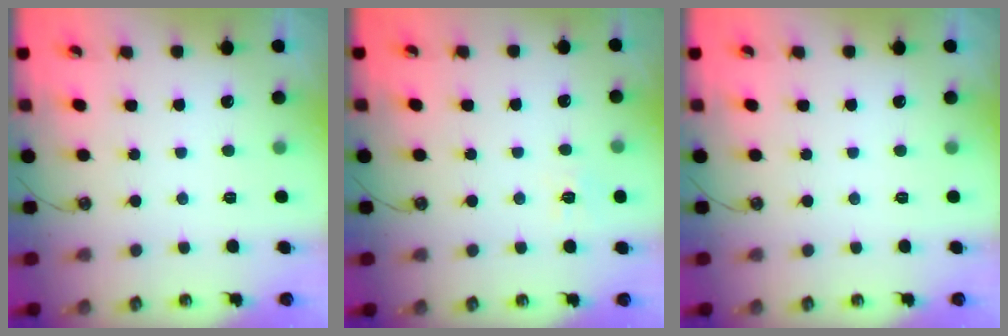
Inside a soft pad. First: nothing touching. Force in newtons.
{"total": 6.7, "press": 6.7, "slide": 0.6}
{"total": 0.0}